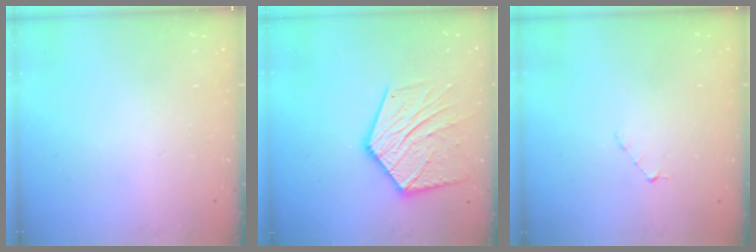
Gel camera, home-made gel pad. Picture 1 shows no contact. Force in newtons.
{"total": 17.6, "press": 17.6, "slide": 1.0}
{"total": 3.0, "press": 3.0, "slide": 0.3}